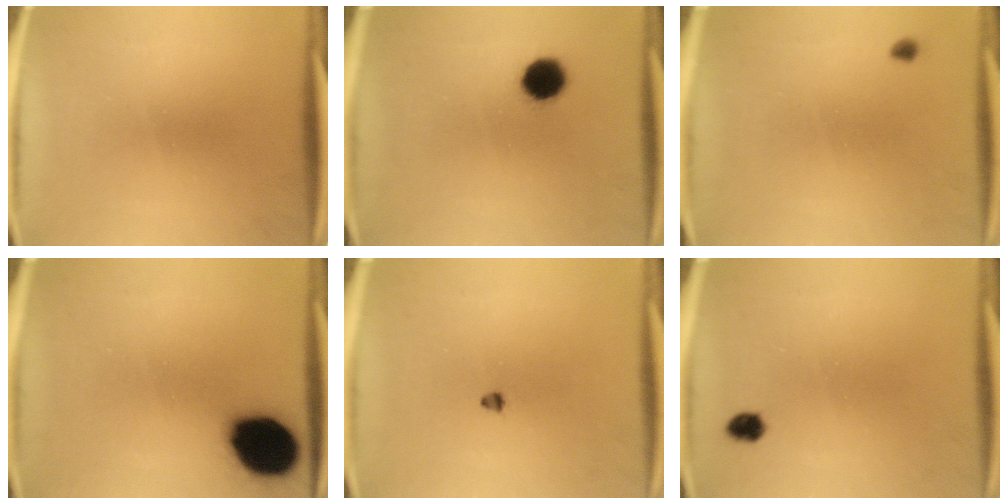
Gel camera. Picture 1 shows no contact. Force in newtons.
{"total": 6.5}
{"total": 0.8}
{"total": 16.4}
{"total": 1.1}
{"total": 2.1}